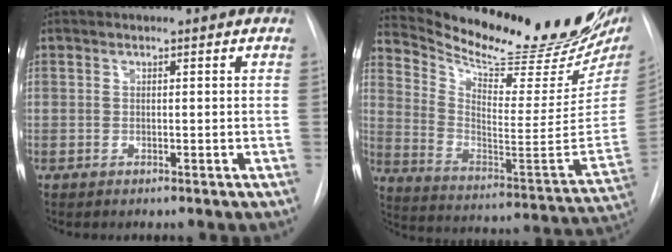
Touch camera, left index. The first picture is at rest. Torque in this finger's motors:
{"motor_torque": [0.60, -0.97, 0.11, -0.01]}